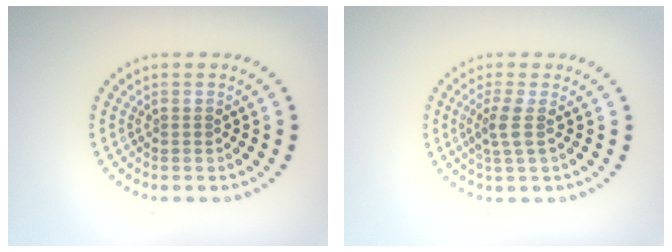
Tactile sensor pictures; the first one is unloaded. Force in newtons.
{"total": 2.0, "press": 1.6, "slide": 1.3}